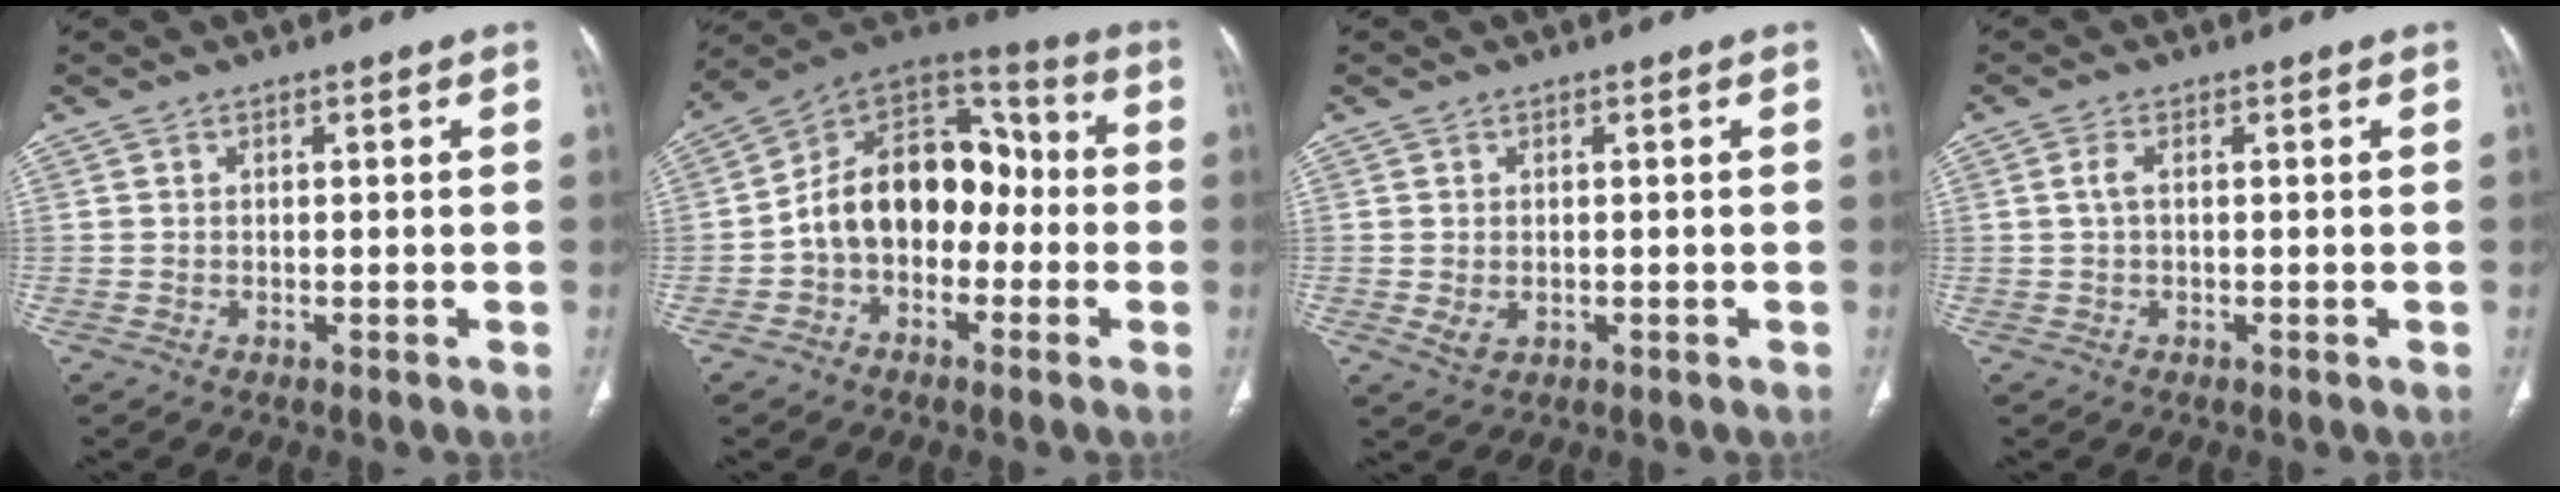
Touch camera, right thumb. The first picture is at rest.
{"total": 16.3, "force": [-2.4, 11.5, 11.3], "torque": [-0.150, 0.058, -0.052]}
{"total": 2.2, "force": [-0.3, 1.6, 1.5], "torque": [-0.027, 0.000, 0.003]}
{"total": 1.7, "force": [0.2, 0.8, 1.5], "torque": [-0.040, 0.004, 0.004]}